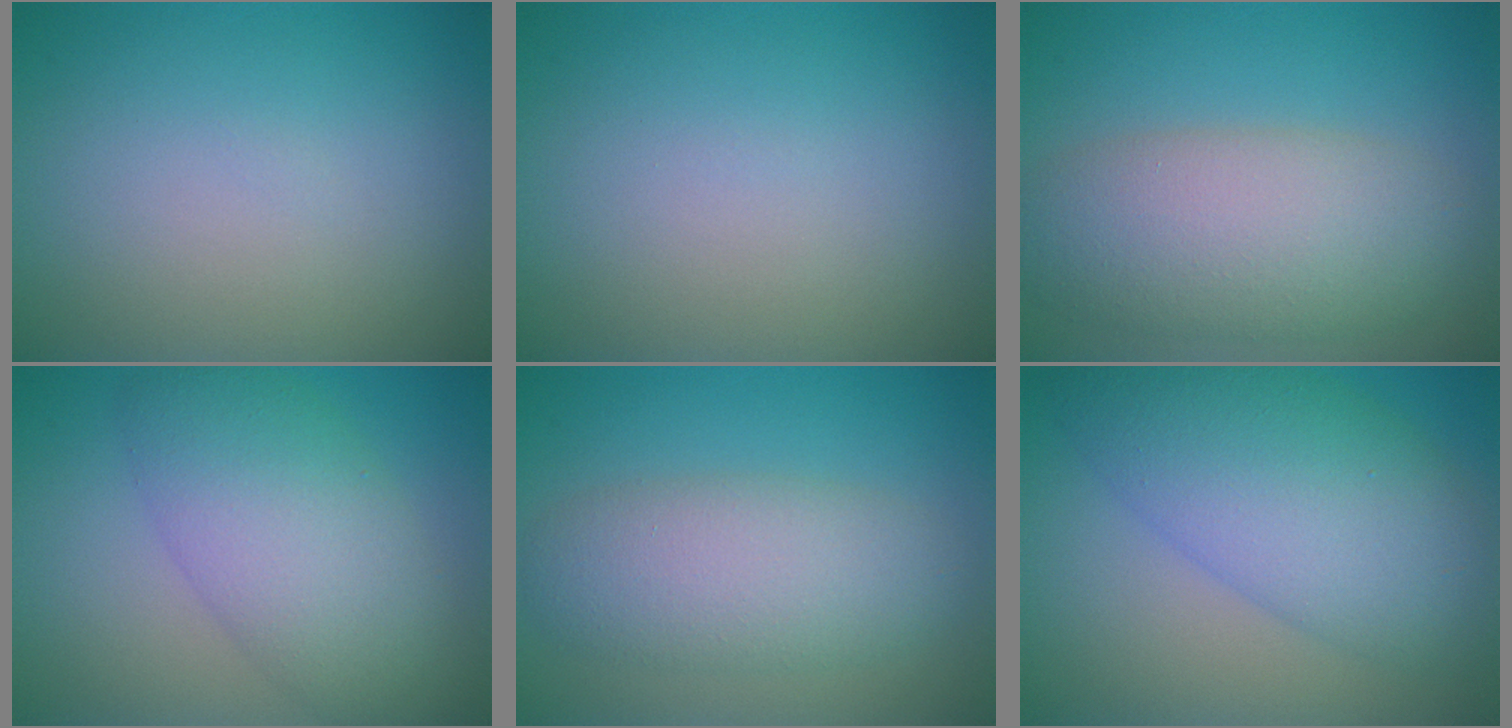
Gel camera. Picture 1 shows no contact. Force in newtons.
{"total": 0.0}
{"total": 7.3, "press": 7.3, "slide": 0.2}
{"total": 7.4, "press": 7.4, "slide": 0.5}
{"total": 5.3, "press": 5.3, "slide": 0.4}
{"total": 8.7, "press": 8.7, "slide": 0.2}